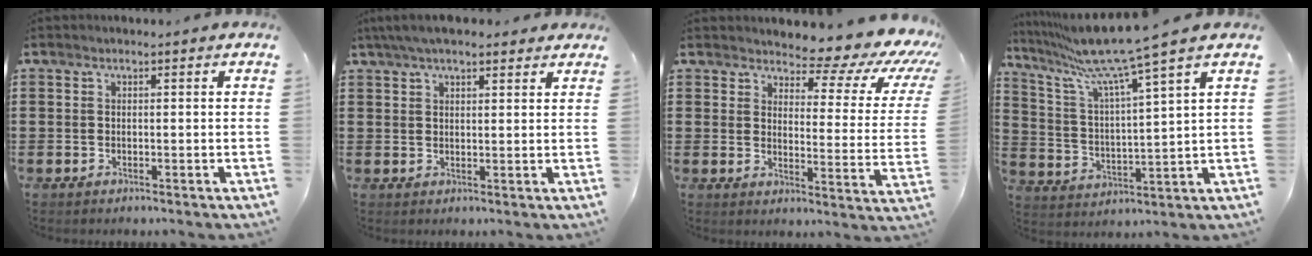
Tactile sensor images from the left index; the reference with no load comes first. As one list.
[{"total": 4.7, "force": [3.7, 1.3, 2.6], "torque": [-0.060, 0.004, 0.069]}, {"total": 6.0, "force": [5.0, 1.9, 2.8], "torque": [-0.050, -0.041, 0.077]}, {"total": 10.1, "force": [8.1, -0.7, 6.0], "torque": [-0.148, -0.052, 0.131]}]